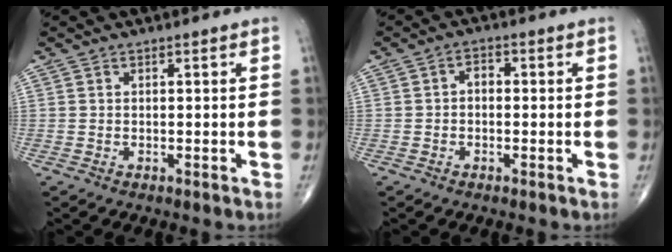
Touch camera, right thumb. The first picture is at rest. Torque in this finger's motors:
{"motor_torque": [-0.15, -0.09, 0.33, 0.03, 0.06]}